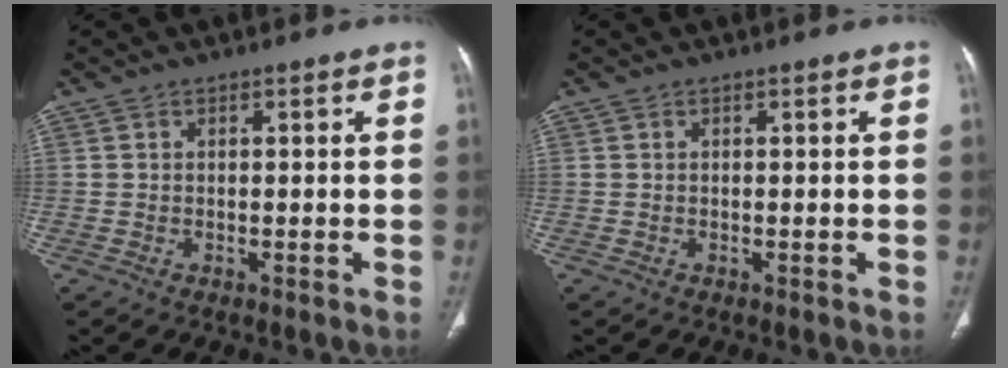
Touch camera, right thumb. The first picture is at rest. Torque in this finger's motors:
{"motor_torque": [-0.04, 0.35, 0.00, 0.00, 0.00]}